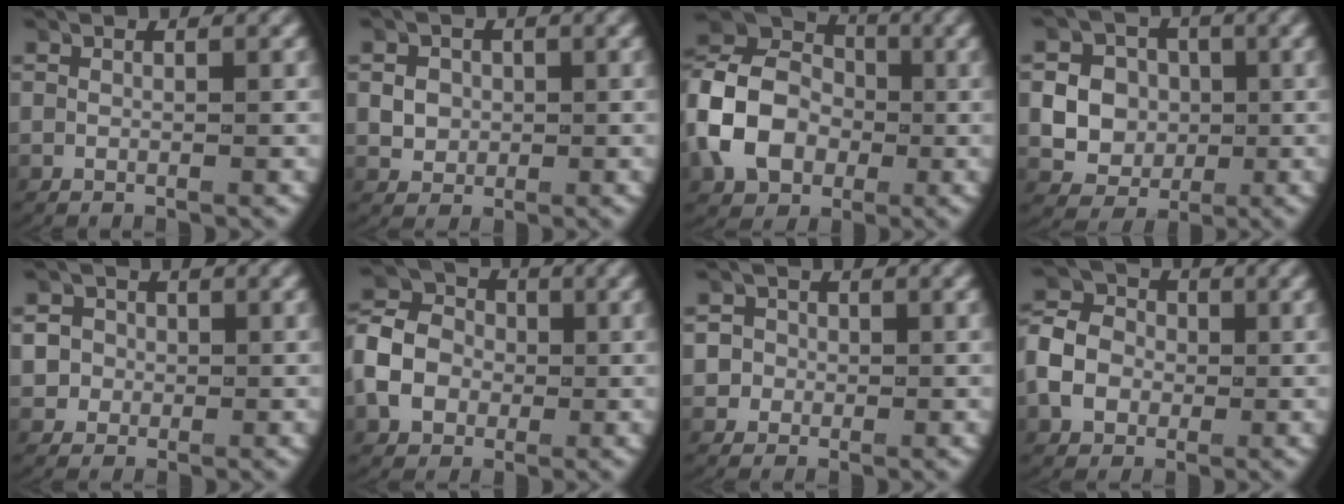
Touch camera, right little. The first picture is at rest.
{"total": 2.2, "force": [0.0, 1.9, 0.9], "torque": [-0.018, 0.000, 0.005]}
{"total": 8.9, "force": [0.1, 7.3, 5.2], "torque": [-0.123, -0.007, 0.003]}
{"total": 8.9, "force": [-0.8, 8.4, 2.8], "torque": [-0.075, -0.019, -0.020]}
{"total": 4.7, "force": [0.2, 4.4, 1.6], "torque": [-0.041, -0.003, -0.002]}
{"total": 6.5, "force": [-0.3, 5.6, 3.2], "torque": [-0.069, -0.003, -0.012]}
{"total": 3.9, "force": [0.0, 3.8, 1.2], "torque": [-0.032, -0.001, -0.006]}
{"total": 5.6, "force": [-0.3, 4.9, 2.7], "torque": [-0.057, 0.000, -0.013]}